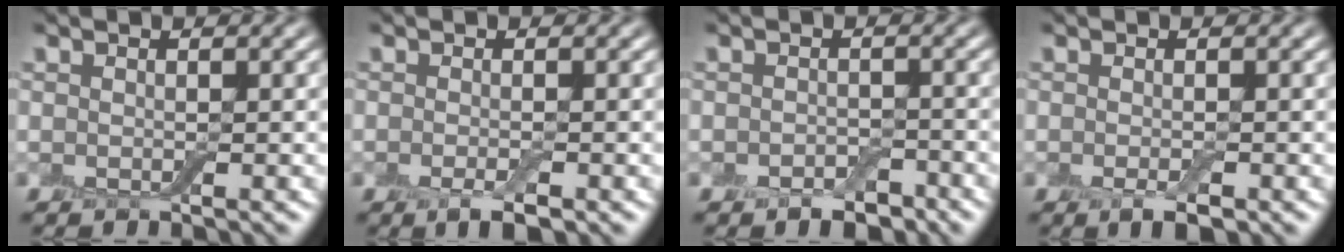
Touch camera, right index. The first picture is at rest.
{"total": 2.1, "force": [-1.1, 0.5, 1.7], "torque": [-0.029, -0.004, -0.019]}
{"total": 2.4, "force": [-1.7, 1.3, 1.2], "torque": [-0.017, -0.001, -0.031]}
{"total": 1.8, "force": [-0.9, 0.6, 1.5], "torque": [-0.024, -0.004, -0.015]}